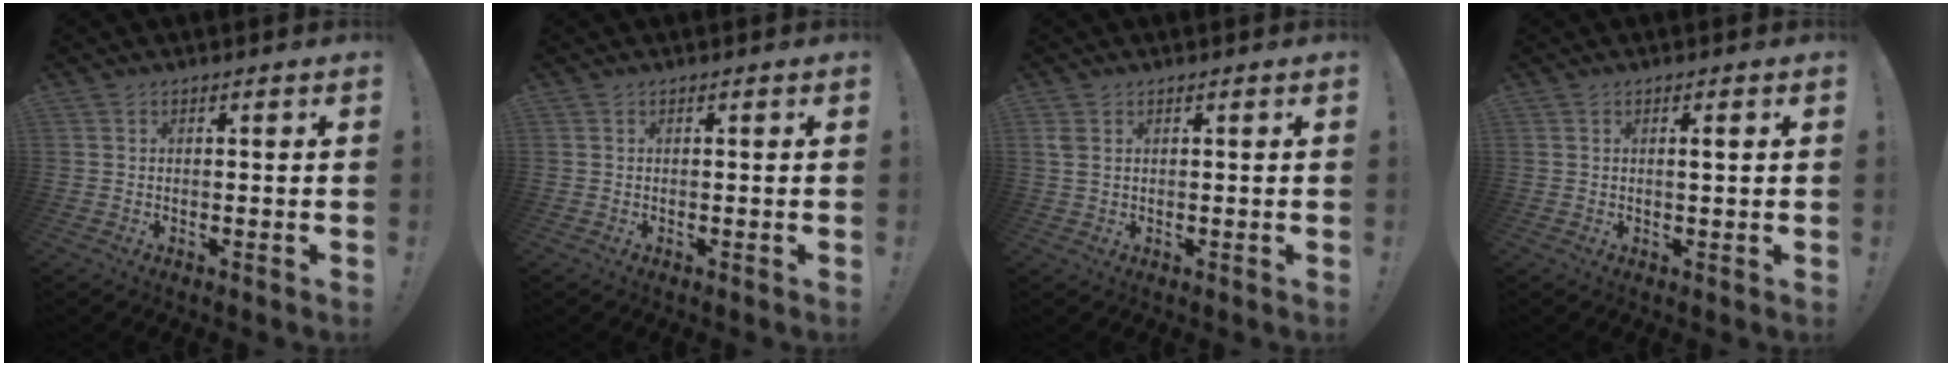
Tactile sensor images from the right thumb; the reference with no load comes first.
{"total": 0.0}
{"total": 2.0, "force": [0.9, 0.9, 1.6], "torque": [-0.030, 0.002, 0.016]}
{"total": 1.7, "force": [0.3, 0.1, 1.6], "torque": [-0.026, -0.001, 0.002]}